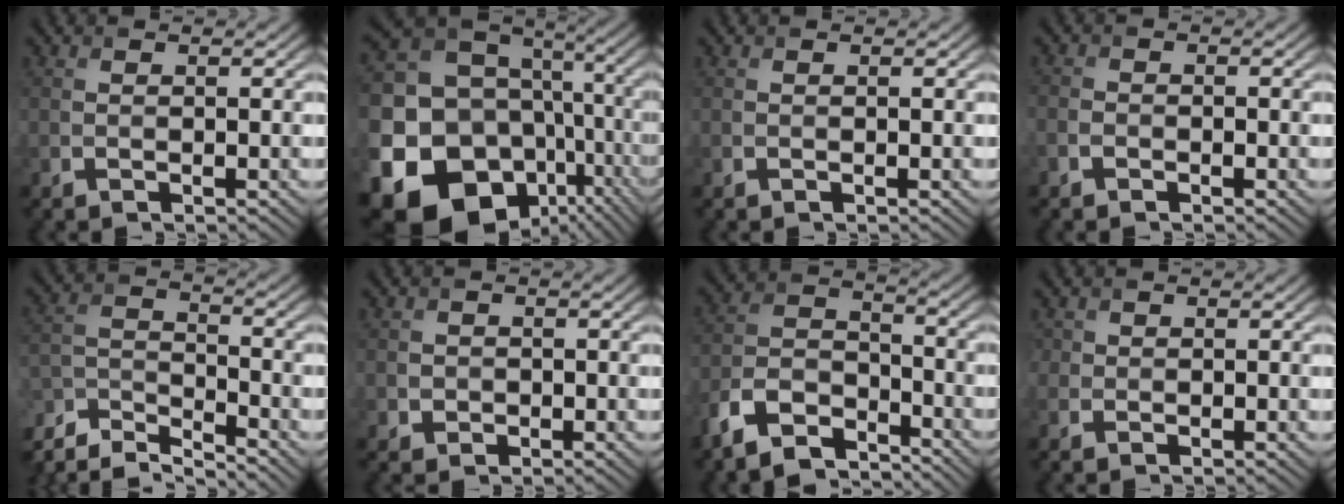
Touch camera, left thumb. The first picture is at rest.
{"total": 22.9, "force": [-6.5, 18.6, 11.8], "torque": [-0.287, -0.043, -0.097]}
{"total": 0.0}
{"total": 1.1, "force": [-0.9, 0.6, 0.4], "torque": [-0.009, 0.001, -0.024]}
{"total": 8.1, "force": [-5.8, 2.3, 5.1], "torque": [-0.111, -0.007, -0.120]}
{"total": 1.6, "force": [-0.1, 1.6, 0.3], "torque": [-0.001, 0.000, 0.002]}
{"total": 9.1, "force": [-6.6, 4.2, 4.6], "torque": [-0.102, -0.008, -0.140]}
{"total": 1.3, "force": [0.0, 1.3, 0.0], "torque": [-0.004, -0.001, -0.005]}